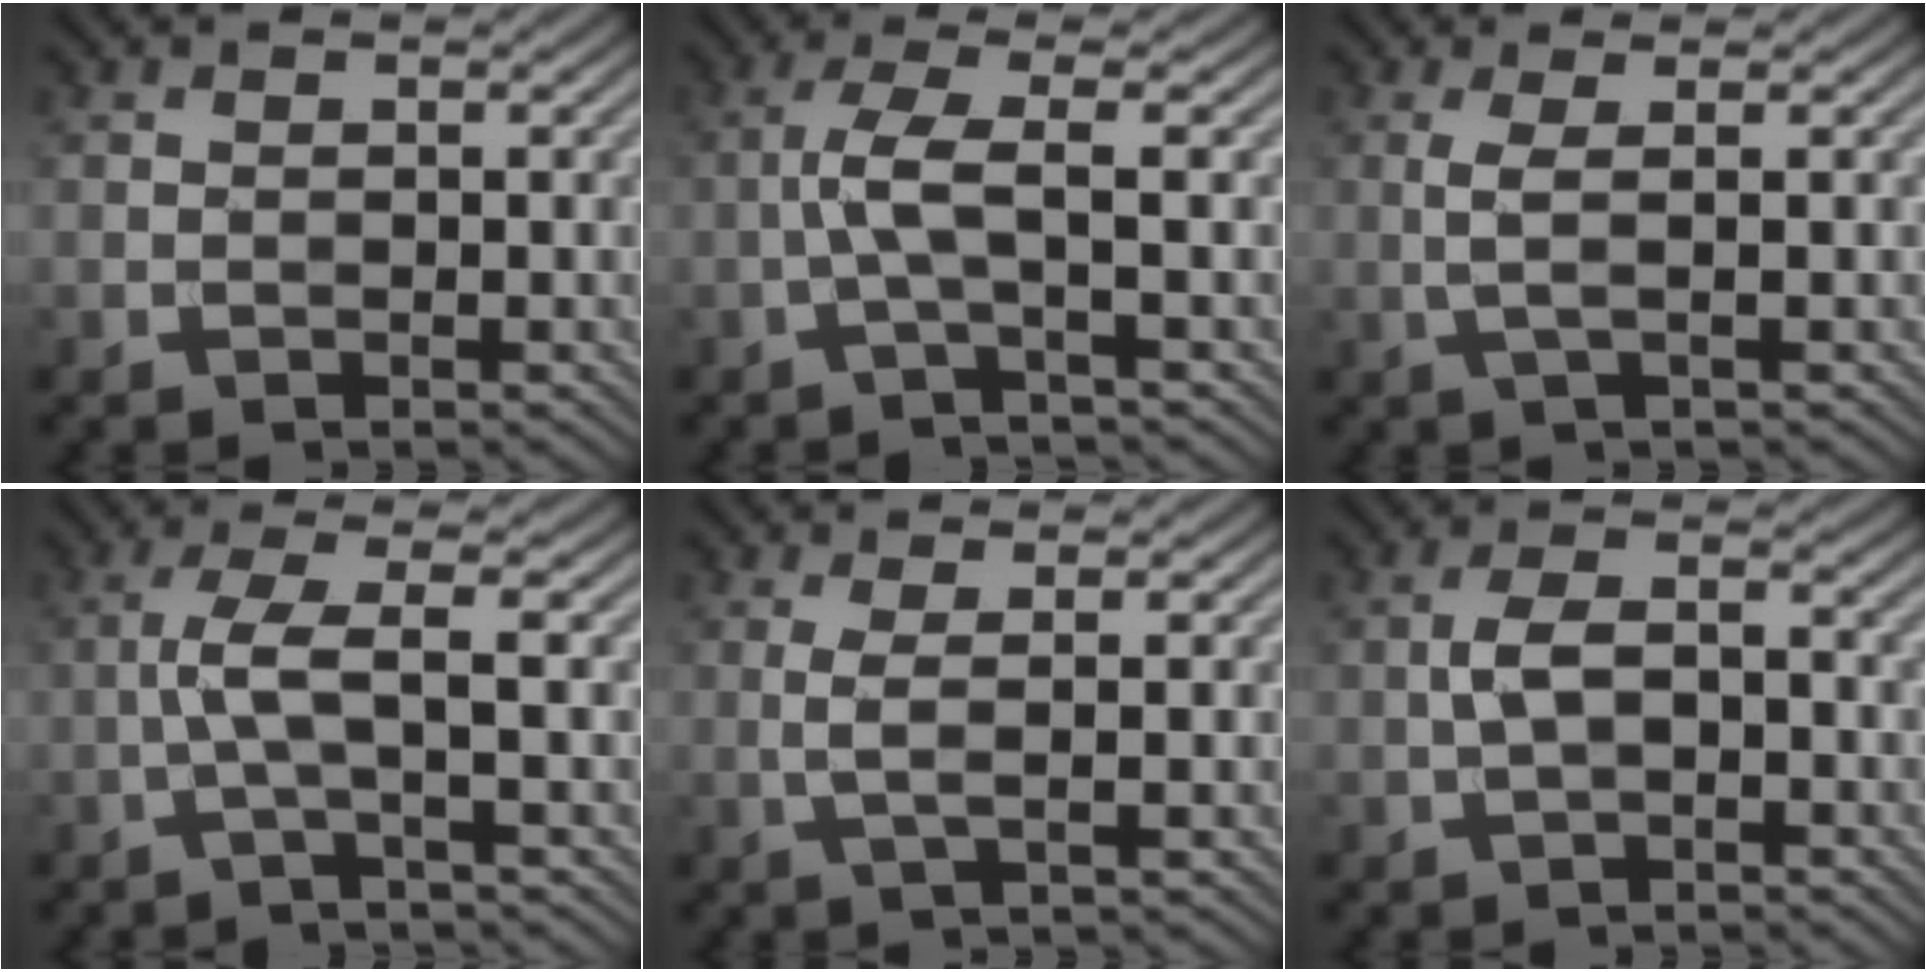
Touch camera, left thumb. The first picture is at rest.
{"total": 3.8, "force": [-0.5, 0.2, 3.8], "torque": [-0.075, 0.013, -0.025]}
{"total": 2.9, "force": [0.4, 0.5, 2.8], "torque": [-0.054, 0.005, 0.002]}
{"total": 4.0, "force": [-0.5, 0.2, 3.9], "torque": [-0.075, 0.013, -0.025]}
{"total": 2.6, "force": [0.5, 0.4, 2.5], "torque": [-0.051, 0.004, 0.003]}
{"total": 3.6, "force": [-0.8, 1.6, 3.1], "torque": [-0.068, 0.006, -0.020]}